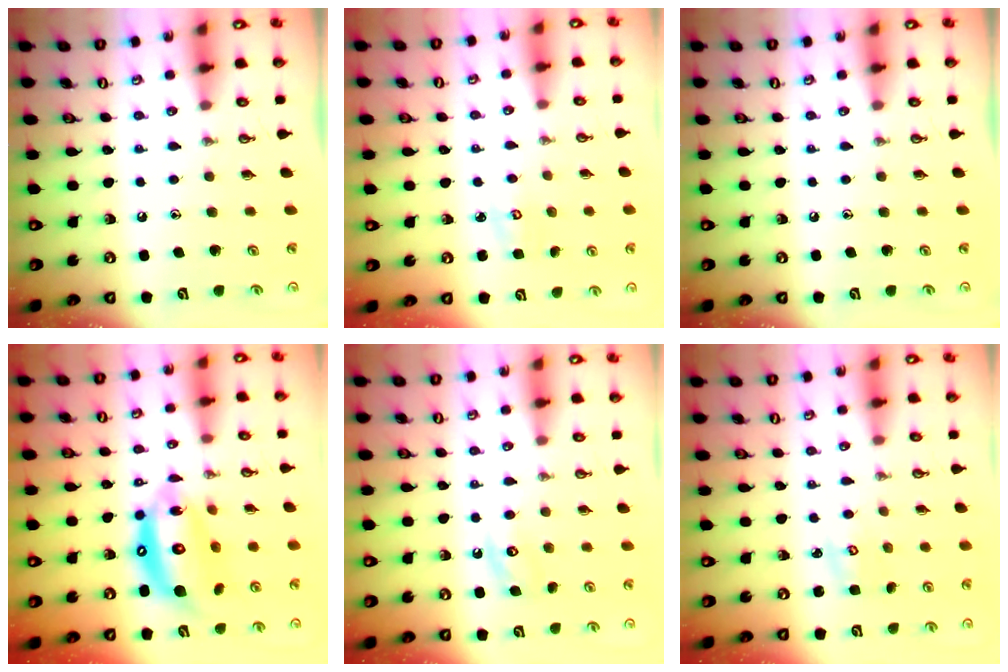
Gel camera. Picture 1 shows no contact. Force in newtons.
{"total": 2.3, "press": 2.3, "slide": 0.2}
{"total": 0.0}
{"total": 15.7, "press": 15.6, "slide": 1.5}
{"total": 3.7, "press": 3.6, "slide": 0.6}
{"total": 2.0, "press": 2.0, "slide": 0.1}